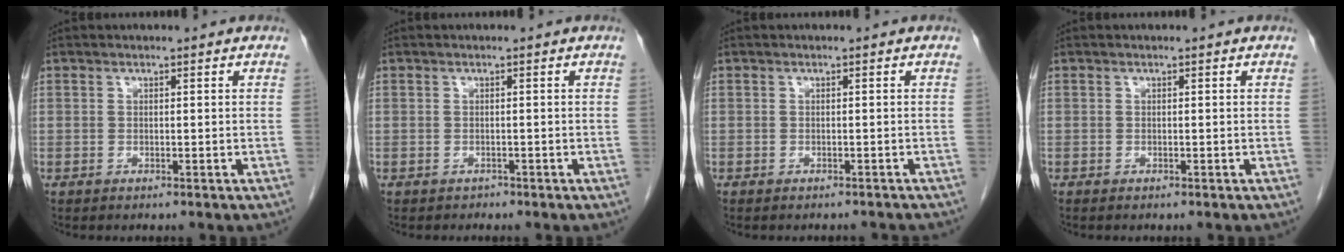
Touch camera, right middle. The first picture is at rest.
{"total": 0.6, "force": [-0.5, 0.4, 0.0], "torque": [-0.009, 0.001, -0.010]}
{"total": 4.1, "force": [-3.8, 1.1, 1.1], "torque": [-0.013, -0.006, -0.041]}
{"total": 0.0}